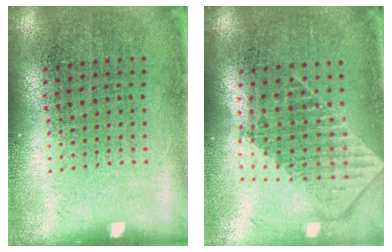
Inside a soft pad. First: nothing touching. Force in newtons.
{"total": 1.9, "press": 1.5, "slide": 1.1}